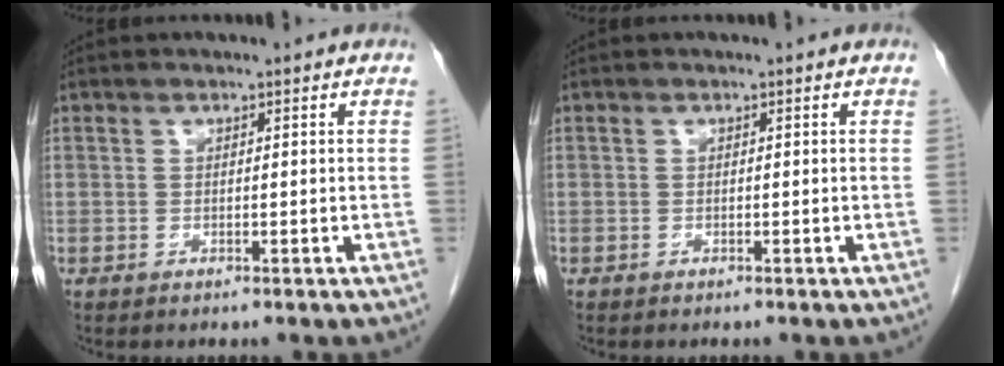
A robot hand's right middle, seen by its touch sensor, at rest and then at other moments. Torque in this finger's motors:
{"motor_torque": [0.85, -0.62, 0.16, -0.04]}